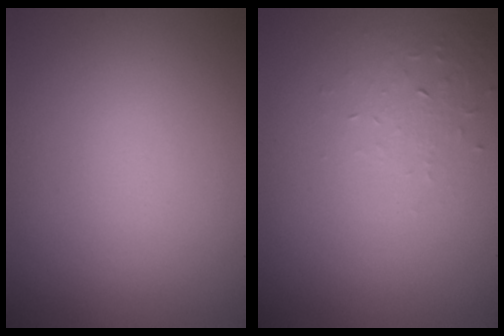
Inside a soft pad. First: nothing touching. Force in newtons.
{"total": 1.0, "press": 0.4, "slide": 0.9}